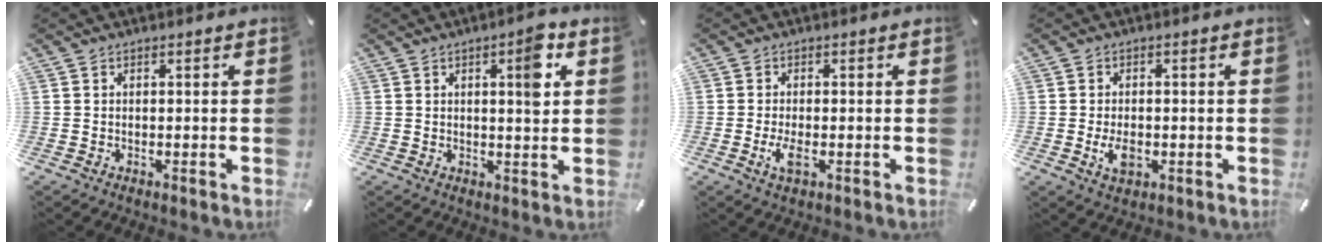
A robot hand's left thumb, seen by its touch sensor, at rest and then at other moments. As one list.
[{"total": 6.9, "force": [2.5, 1.9, 6.1], "torque": [-0.068, -0.017, 0.028]}, {"total": 3.6, "force": [-1.0, 1.3, 3.2], "torque": [-0.075, -0.005, -0.021]}, {"total": 4.5, "force": [-1.1, 2.6, 3.5], "torque": [-0.082, -0.001, -0.021]}]